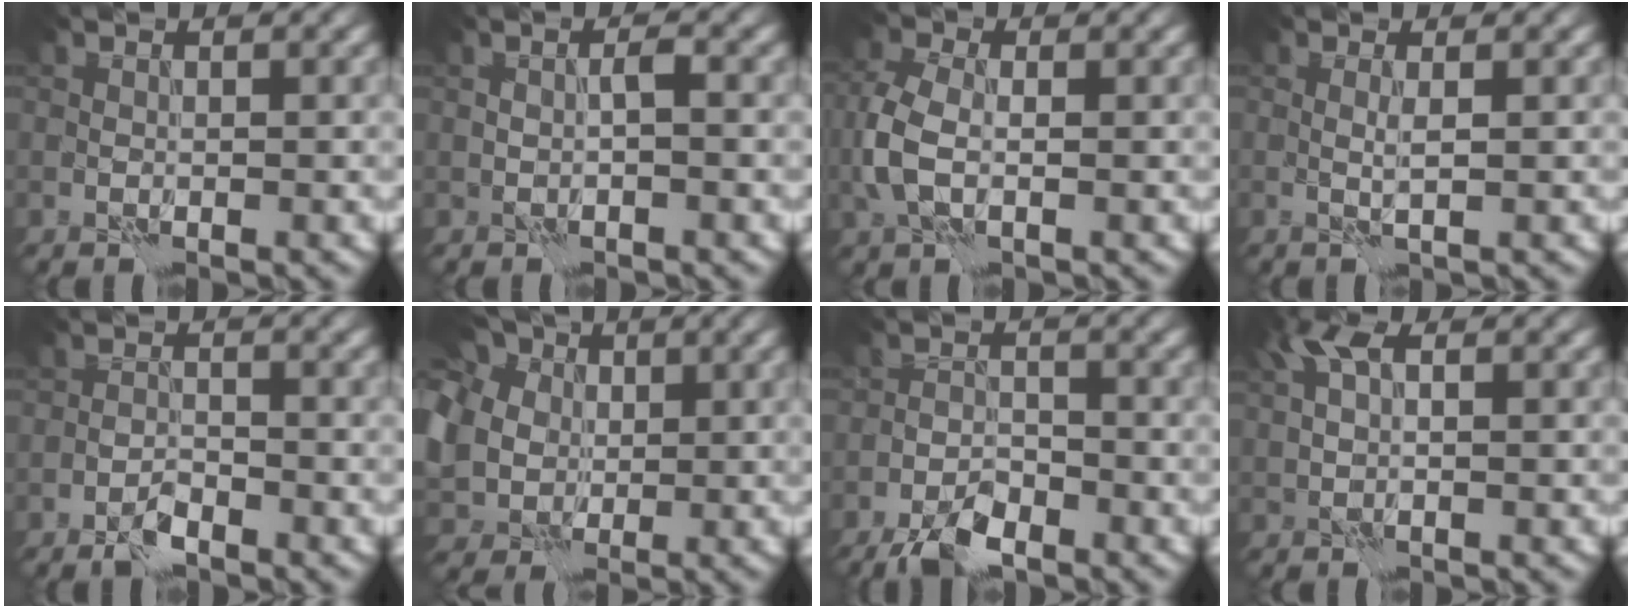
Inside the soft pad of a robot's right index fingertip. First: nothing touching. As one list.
[{"total": 1.0, "force": [-0.3, 0.0, 0.9], "torque": [-0.019, 0.007, -0.005]}, {"total": 3.6, "force": [-0.6, 2.2, 2.8], "torque": [-0.078, 0.004, -0.021]}, {"total": 1.0, "force": [0.3, 0.1, 1.0], "torque": [-0.021, 0.002, 0.002]}, {"total": 2.0, "force": [-1.6, 0.6, 1.0], "torque": [-0.020, 0.003, -0.035]}, {"total": 10.7, "force": [2.4, 8.9, 5.6], "torque": [-0.135, 0.012, 0.017]}, {"total": 4.4, "force": [-3.4, 1.7, 2.3], "torque": [-0.039, 0.000, -0.067]}, {"total": 2.6, "force": [1.1, 1.0, 2.1], "torque": [-0.048, 0.010, 0.019]}]